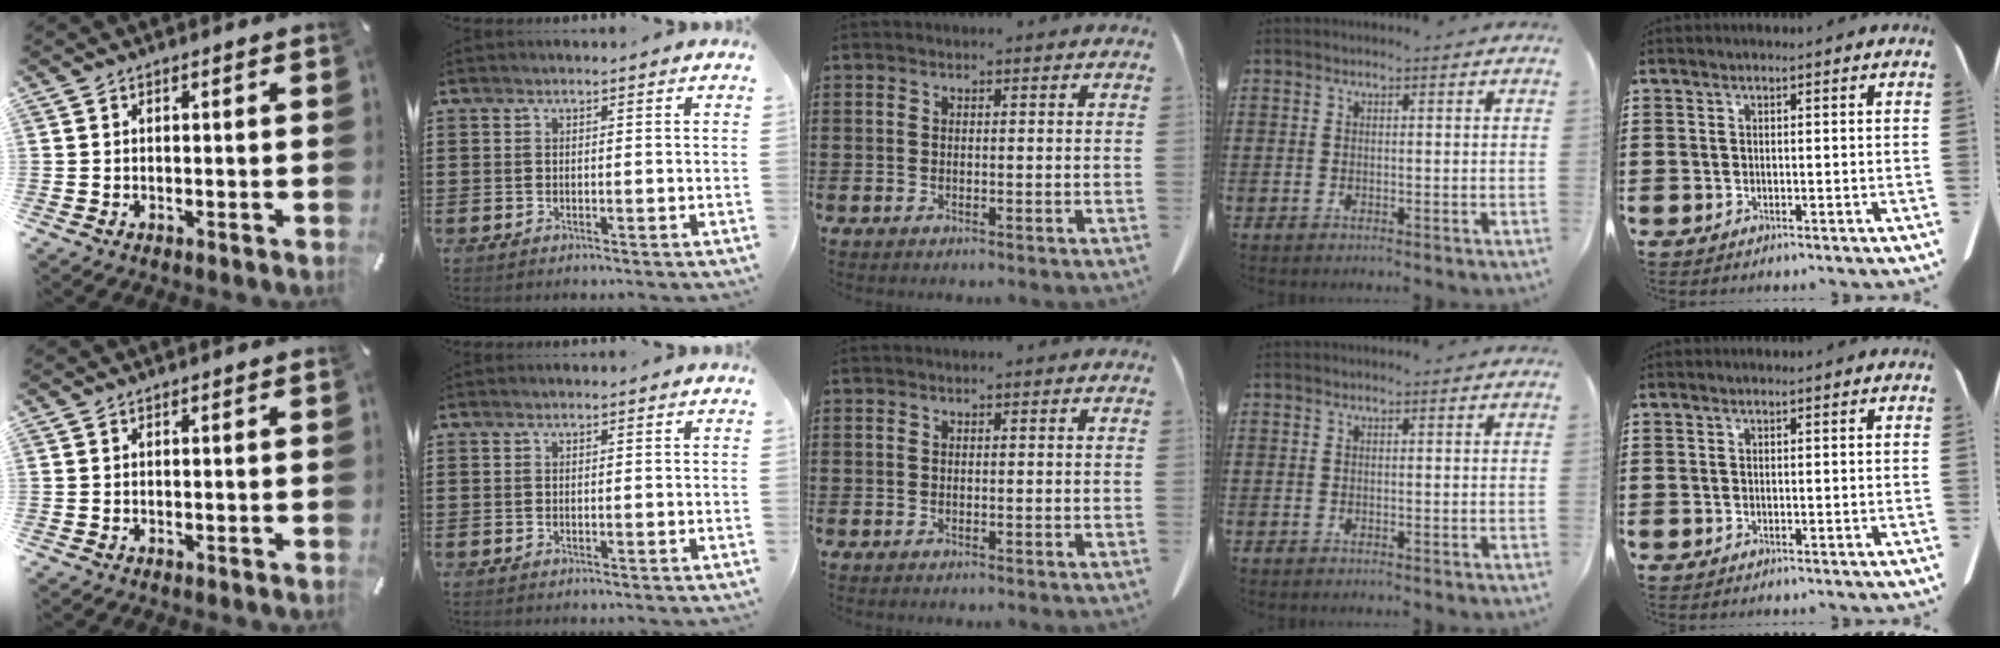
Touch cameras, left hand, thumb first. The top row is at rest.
{}